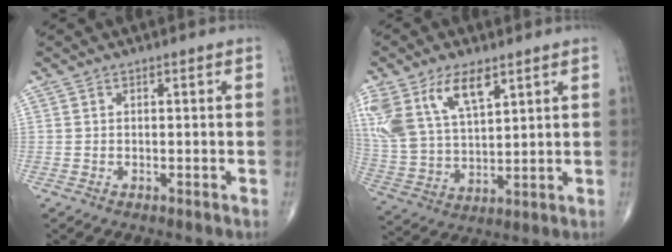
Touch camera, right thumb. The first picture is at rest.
{"total": 15.7, "force": [8.2, 7.8, 10.8], "torque": [-0.211, -0.023, 0.167]}